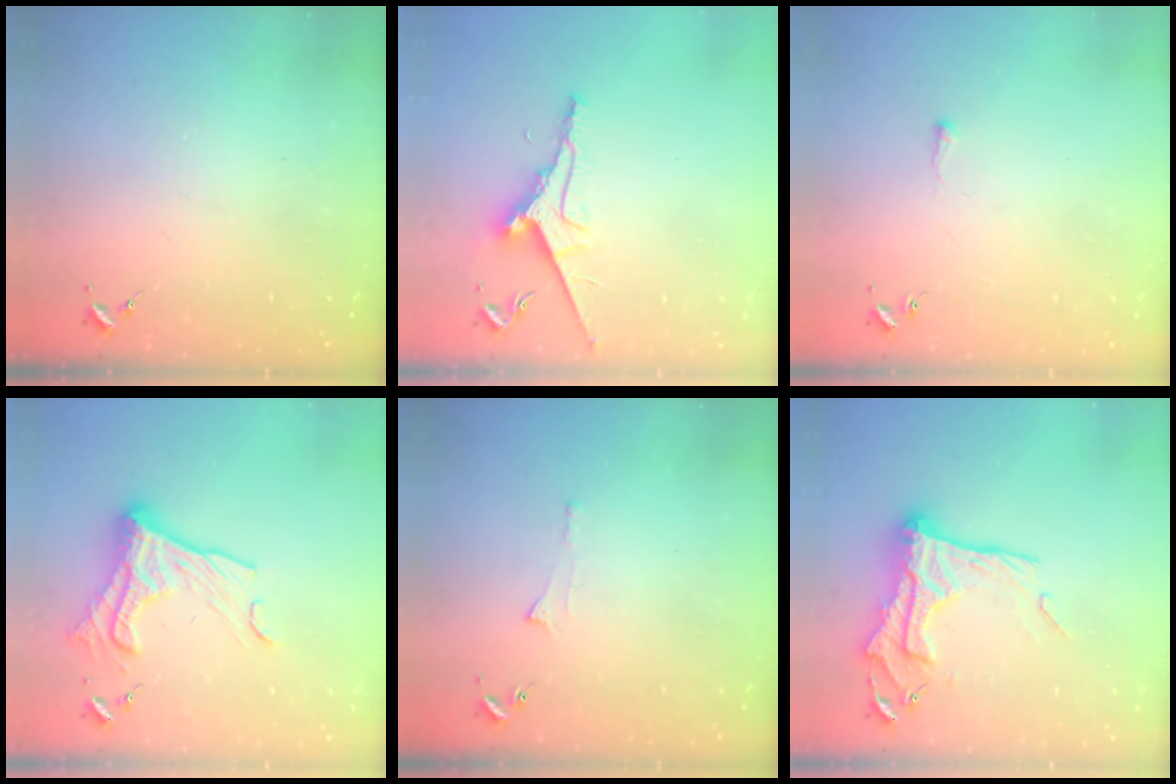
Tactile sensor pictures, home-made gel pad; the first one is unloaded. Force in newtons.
{"total": 8.8, "press": 8.8, "slide": 0.6}
{"total": 1.9, "press": 1.8, "slide": 0.3}
{"total": 15.9, "press": 15.9, "slide": 1.0}
{"total": 4.0, "press": 4.0, "slide": 0.7}
{"total": 18.9, "press": 18.8, "slide": 1.8}